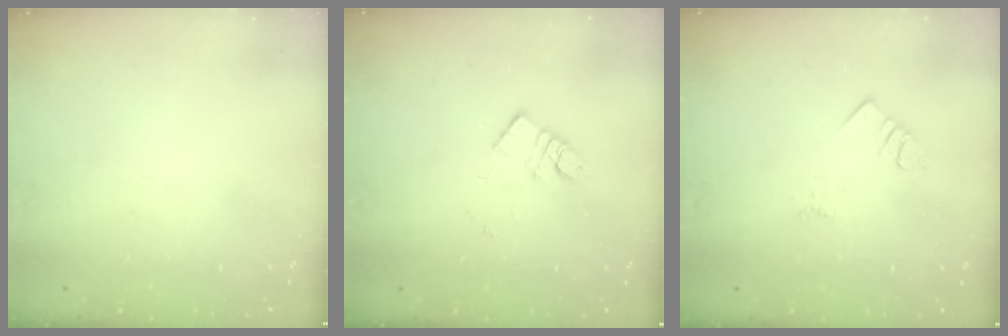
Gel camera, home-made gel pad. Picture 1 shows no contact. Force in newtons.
{"total": 7.1, "press": 7.1, "slide": 0.2}
{"total": 2.0, "press": 2.0, "slide": 0.4}